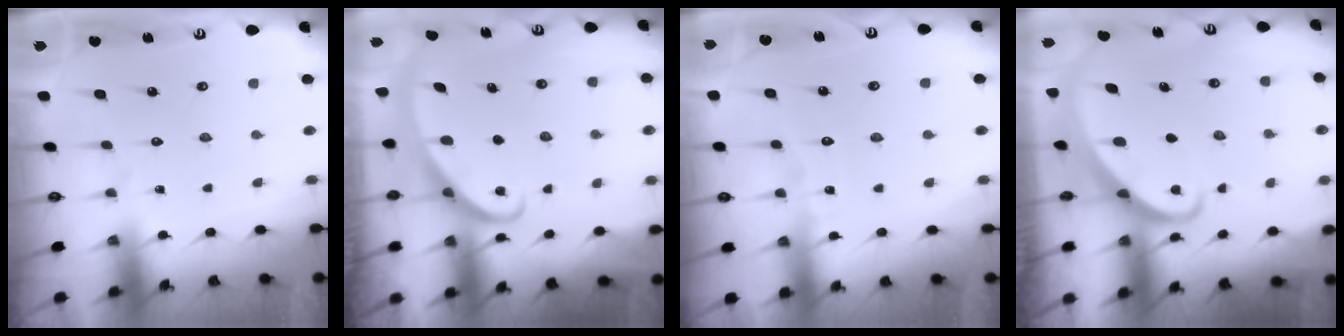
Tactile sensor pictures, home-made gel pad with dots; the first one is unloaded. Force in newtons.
{"total": 2.5, "press": 2.5, "slide": 0.3}
{"total": 2.9, "press": 2.8, "slide": 0.3}
{"total": 3.6, "press": 3.5, "slide": 0.4}